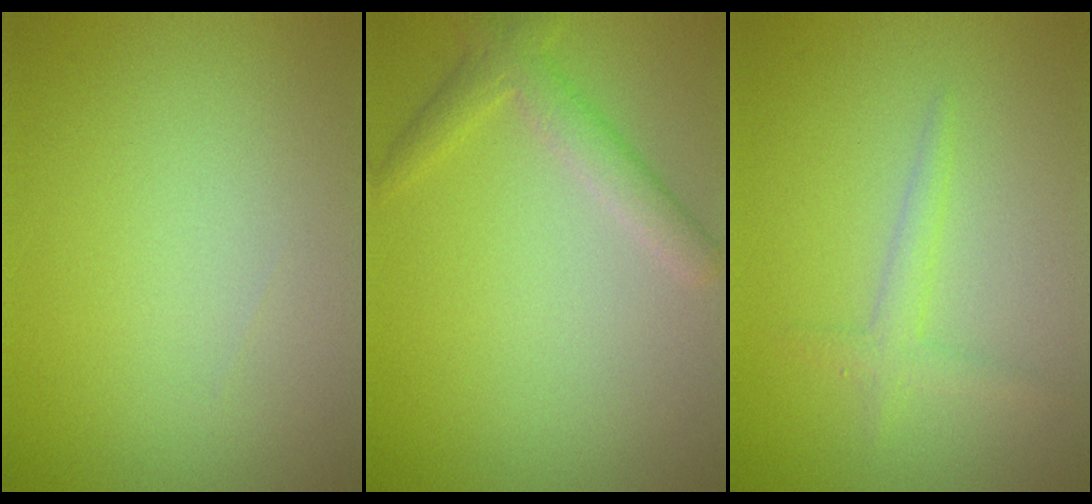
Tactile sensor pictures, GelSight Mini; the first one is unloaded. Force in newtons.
{"total": 2.6, "press": 2.6, "slide": 0.1}
{"total": 1.6, "press": 1.6, "slide": 0.1}